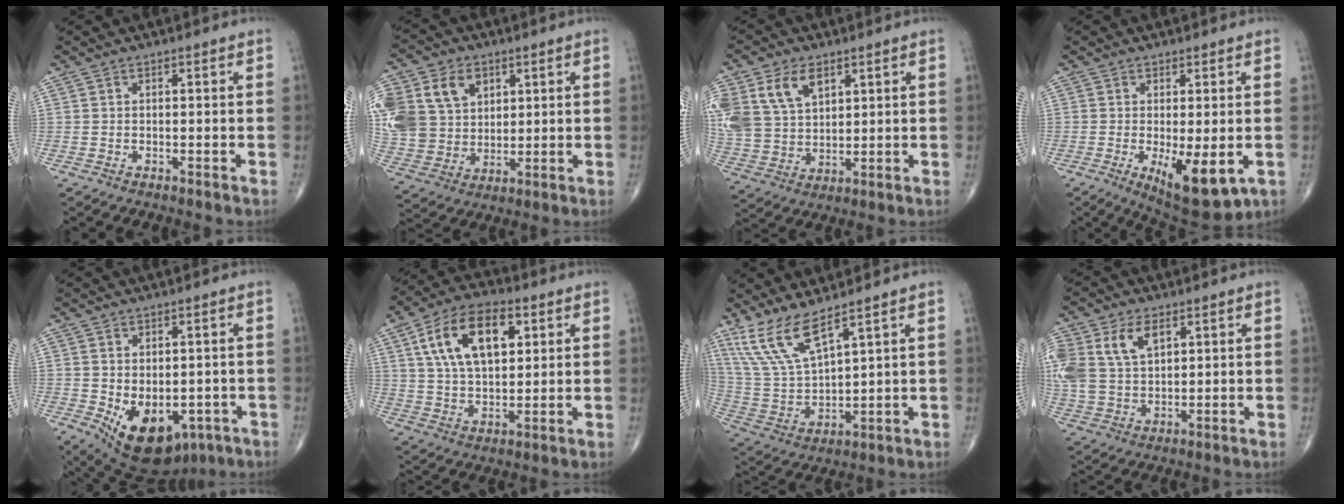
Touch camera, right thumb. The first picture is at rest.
{"total": 22.2, "force": [7.0, 17.3, 12.0], "torque": [-0.277, 0.031, 0.150]}
{"total": 16.5, "force": [7.0, 11.4, 9.7], "torque": [-0.208, -0.004, 0.144]}
{"total": 10.3, "force": [-2.7, 3.7, 9.2], "torque": [-0.133, -0.024, -0.029]}
{"total": 13.2, "force": [-4.1, 8.4, 9.3], "torque": [-0.121, -0.005, -0.038]}
{"total": 16.0, "force": [5.5, 8.7, 12.2], "torque": [-0.196, -0.003, 0.098]}
{"total": 11.3, "force": [8.2, 2.9, 7.3], "torque": [-0.152, -0.045, 0.184]}
{"total": 13.5, "force": [5.1, 8.7, 9.0], "torque": [-0.205, -0.004, 0.105]}